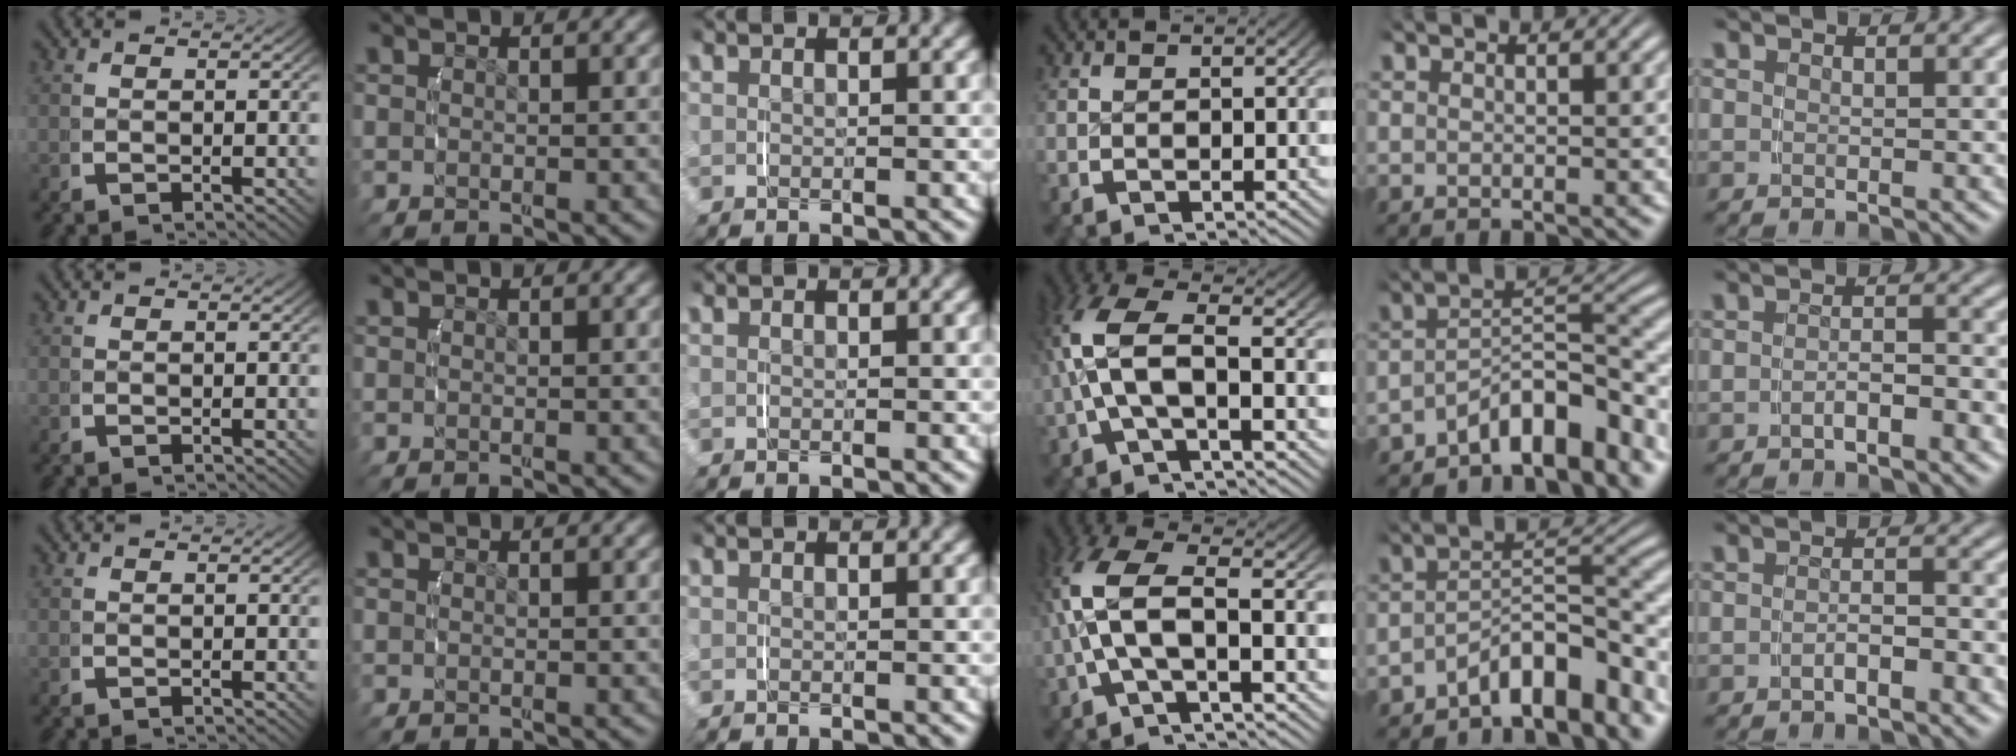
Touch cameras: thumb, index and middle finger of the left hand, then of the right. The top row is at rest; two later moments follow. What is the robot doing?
{"motion": "lift_and_place", "object": "toothpaste"}